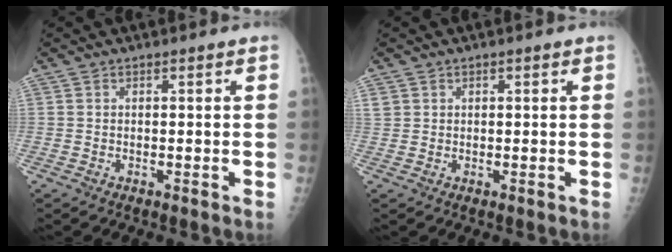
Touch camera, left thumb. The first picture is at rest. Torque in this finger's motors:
{"motor_torque": [0.00, -0.09, 0.12, 0.00, 0.00]}